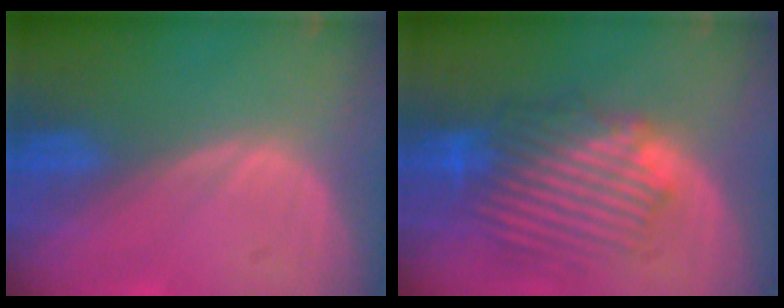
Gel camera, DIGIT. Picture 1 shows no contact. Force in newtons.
{"total": 9.6, "press": 9.0, "slide": 3.3}